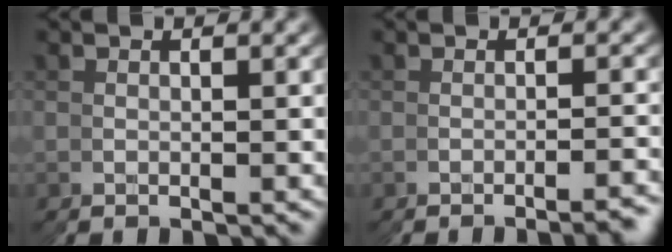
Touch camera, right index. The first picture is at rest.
{"total": 2.0, "force": [-1.2, -1.4, -0.7], "torque": [0.007, 0.012, -0.023]}